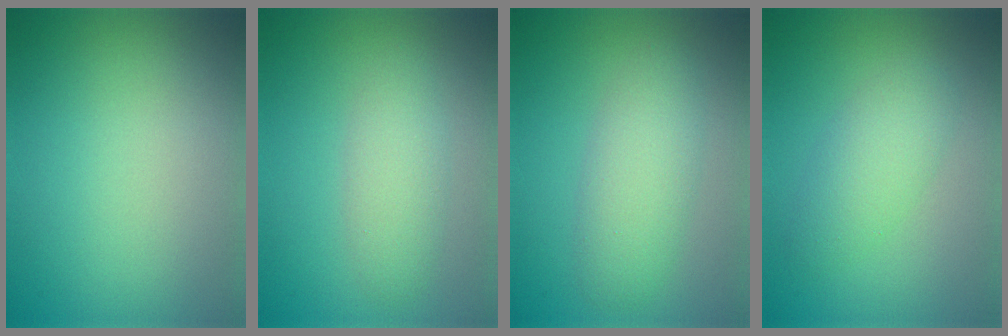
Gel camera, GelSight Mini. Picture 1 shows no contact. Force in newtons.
{"total": 2.6, "press": 2.6, "slide": 0.0}
{"total": 3.5, "press": 3.5, "slide": 0.3}
{"total": 2.9, "press": 2.9, "slide": 0.1}